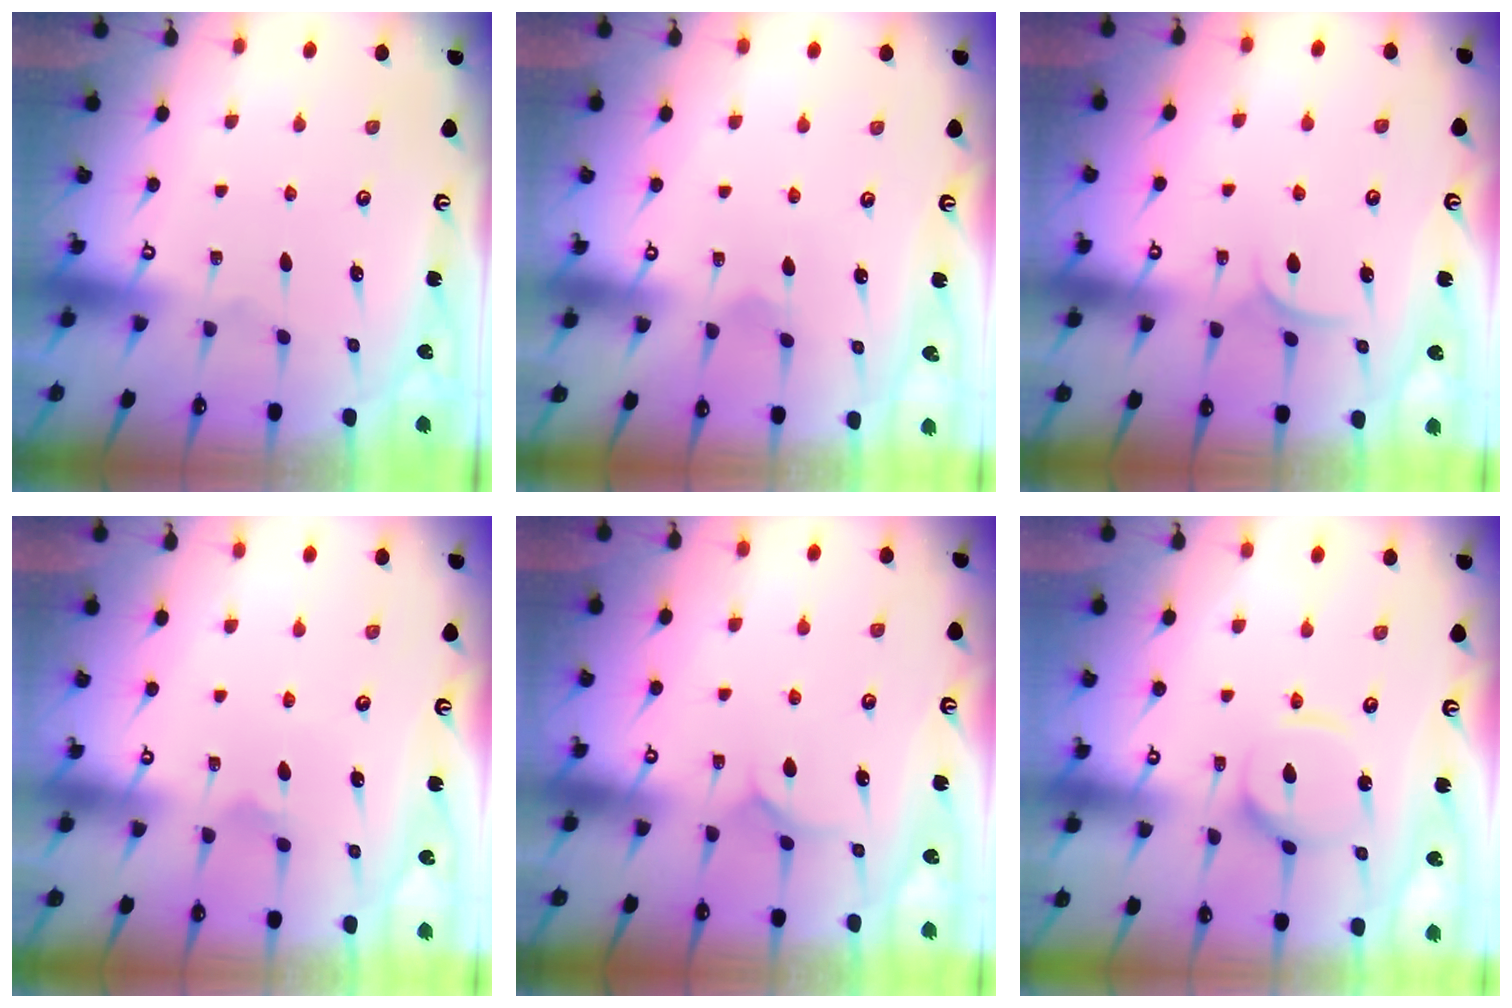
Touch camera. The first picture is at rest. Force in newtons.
{"total": 2.7, "press": 2.7, "slide": 0.1}
{"total": 5.9, "press": 5.9, "slide": 0.4}
{"total": 3.8, "press": 3.8, "slide": 0.4}
{"total": 5.1, "press": 5.1, "slide": 0.4}
{"total": 6.8, "press": 6.8, "slide": 0.6}